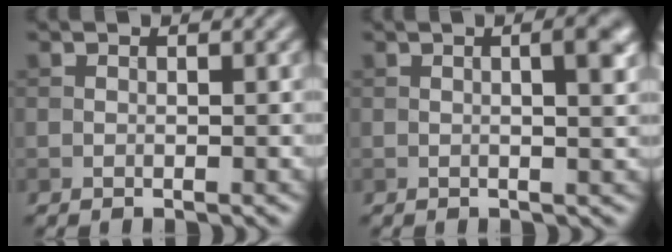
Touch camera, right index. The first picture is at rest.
{"total": 3.8, "force": [0.8, 1.3, 3.5], "torque": [-0.025, 0.014, 0.000]}